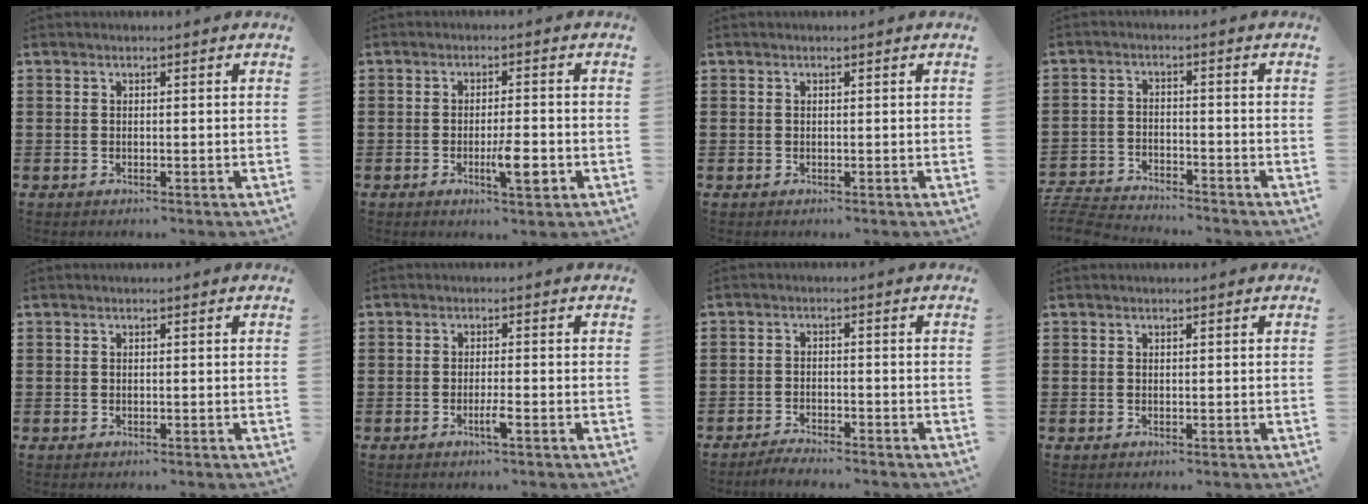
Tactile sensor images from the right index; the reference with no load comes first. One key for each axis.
{"total": 5.4, "fx": -1.9, "fy": 1.2, "fz": 4.9, "tx": -0.084, "ty": -0.004, "tz": -0.031}
{"total": 0.0}
{"total": 4.6, "fx": -4.6, "fy": 0.2, "fz": 0.2, "tx": -0.020, "ty": -0.006, "tz": -0.099}
{"total": 0.0}
{"total": 2.3, "fx": -1.2, "fy": 0.0, "fz": 2.0, "tx": -0.041, "ty": -0.006, "tz": -0.024}
{"total": 2.1, "fx": -2.1, "fy": 0.1, "fz": -0.1, "tx": -0.004, "ty": 0.002, "tz": -0.043}
{"total": 0.0}